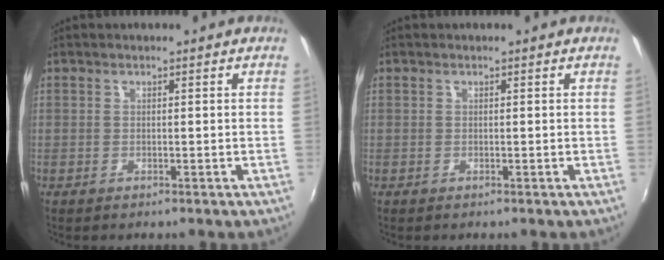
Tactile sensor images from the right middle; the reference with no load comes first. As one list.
[{"total": 0.0}]